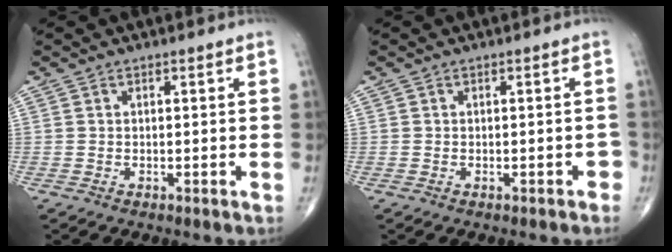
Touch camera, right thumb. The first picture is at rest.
{"total": 1.2, "force": [-0.7, 0.8, 0.7], "torque": [0.001, 0.010, -0.008]}